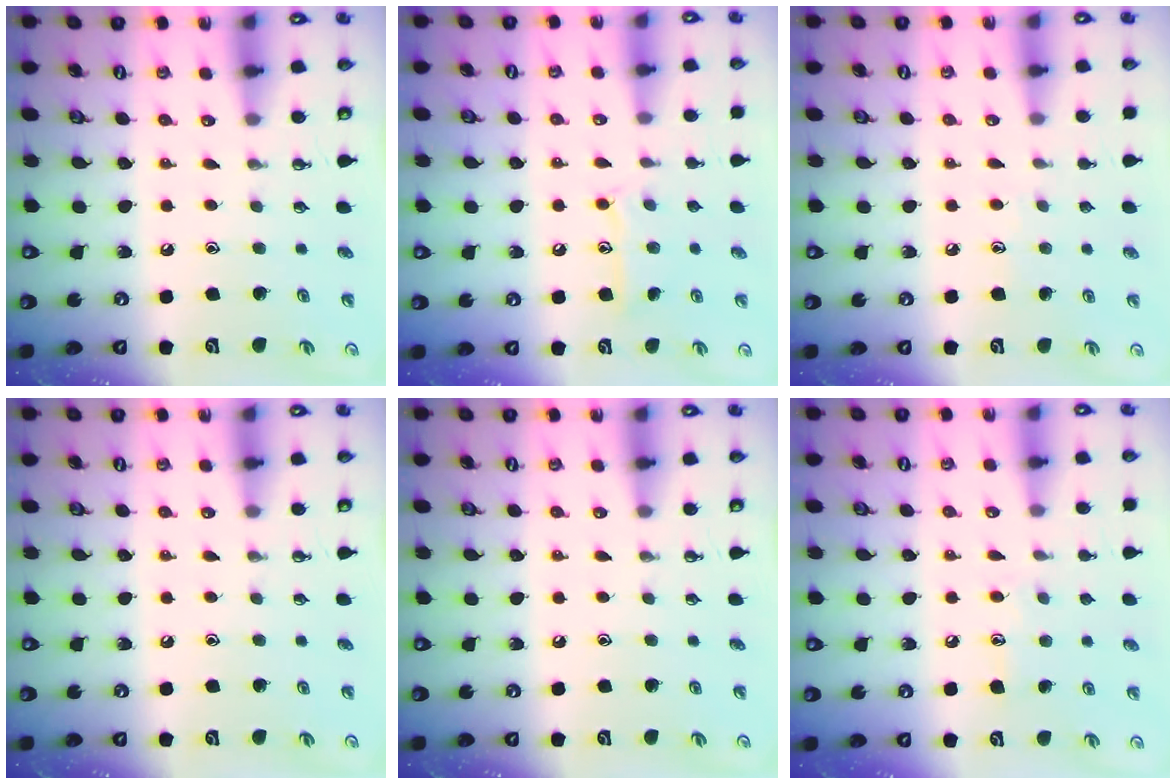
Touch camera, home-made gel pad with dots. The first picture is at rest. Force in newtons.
{"total": 10.1, "press": 10.1, "slide": 0.7}
{"total": 3.5, "press": 3.5, "slide": 0.4}
{"total": 0.0}
{"total": 0.0}
{"total": 7.3, "press": 7.3, "slide": 0.4}